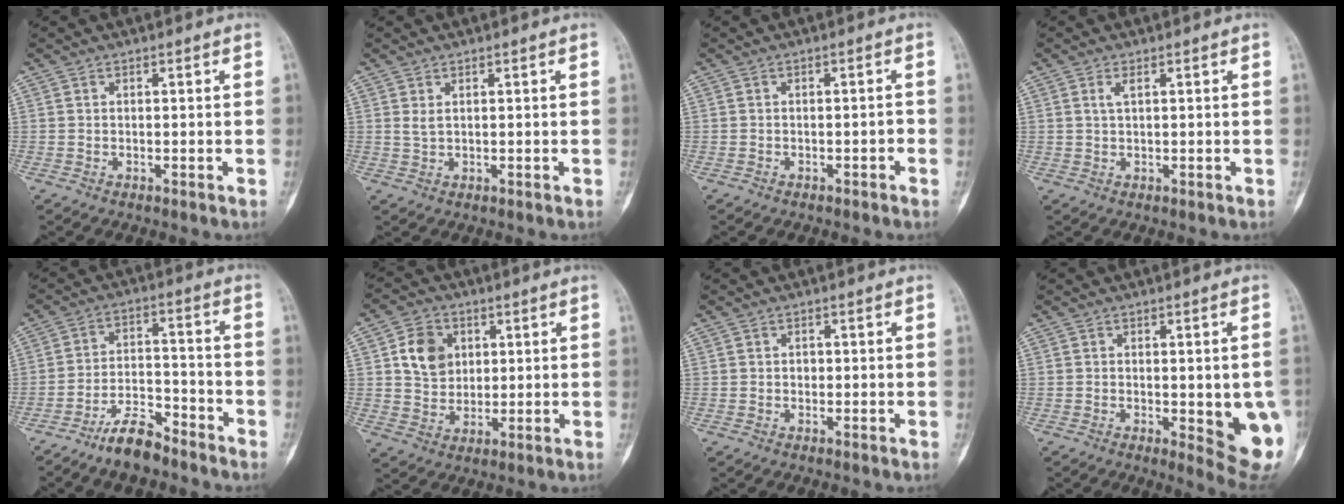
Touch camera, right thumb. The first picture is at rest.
{"total": 1.4, "force": [0.7, 0.8, 1.0], "torque": [-0.013, -0.003, 0.018]}
{"total": 1.3, "force": [-0.8, 0.8, 0.7], "torque": [-0.005, 0.013, -0.011]}
{"total": 1.6, "force": [0.7, 0.7, 1.3], "torque": [-0.023, 0.002, 0.015]}
{"total": 8.6, "force": [-6.9, 3.0, 4.2], "torque": [-0.063, 0.051, -0.128]}
{"total": 8.8, "force": [2.5, 7.1, 4.5], "torque": [-0.046, -0.009, 0.047]}
{"total": 1.1, "force": [0.0, 1.0, 0.4], "torque": [0.003, 0.003, 0.000]}
{"total": 11.7, "force": [-2.0, 3.8, 10.9], "torque": [-0.106, -0.014, -0.013]}